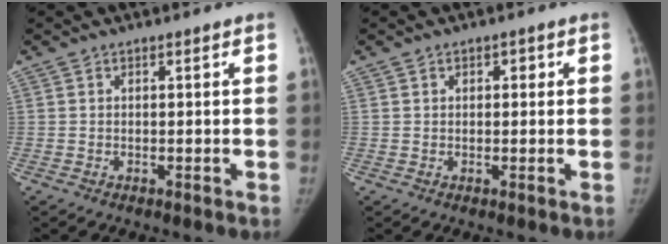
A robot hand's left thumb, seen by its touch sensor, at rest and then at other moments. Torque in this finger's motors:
{"motor_torque": [-0.25, 0.02, -0.08, 0.51, -0.06]}